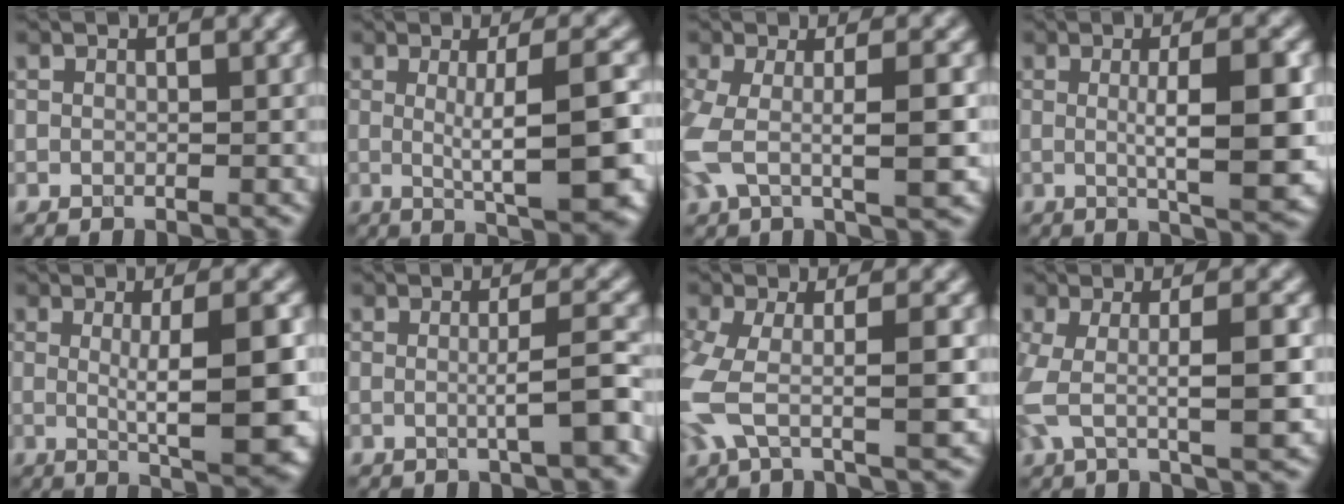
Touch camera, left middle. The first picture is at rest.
{"total": 8.0, "force": [-0.2, 1.7, 7.8], "torque": [-0.097, 0.000, -0.001]}
{"total": 5.9, "force": [-0.7, 1.8, 5.6], "torque": [-0.118, -0.004, -0.016]}
{"total": 7.3, "force": [0.0, 1.6, 7.1], "torque": [-0.093, 0.000, 0.000]}
{"total": 7.9, "force": [-0.1, 1.7, 7.7], "torque": [-0.099, -0.003, 0.001]}
{"total": 3.5, "force": [-0.3, 0.6, 3.4], "torque": [-0.048, 0.001, -0.012]}
{"total": 6.3, "force": [-1.3, 2.0, 5.9], "torque": [-0.135, -0.006, -0.033]}
{"total": 5.8, "force": [-0.3, 1.4, 5.6], "torque": [-0.108, -0.001, -0.009]}